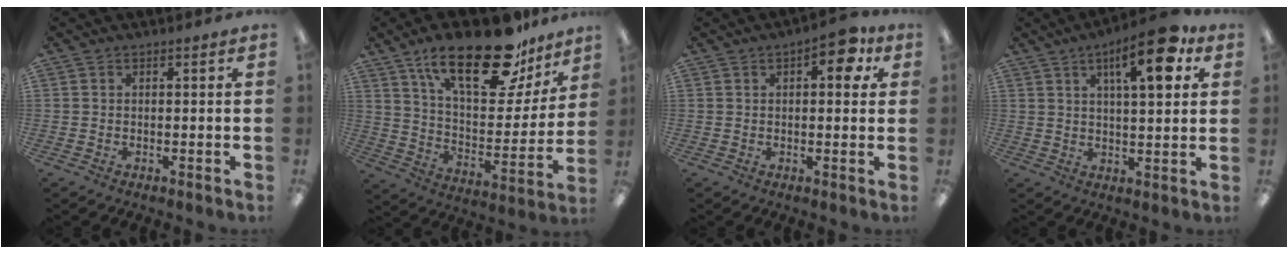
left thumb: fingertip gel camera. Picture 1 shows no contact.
{"total": 25.1, "force": [16.8, 9.9, 15.9], "torque": [-0.248, -0.097, 0.283]}
{"total": 8.0, "force": [3.2, 3.7, 6.3], "torque": [-0.077, -0.008, 0.046]}
{"total": 13.6, "force": [6.4, 4.4, 11.2], "torque": [-0.157, -0.020, 0.097]}